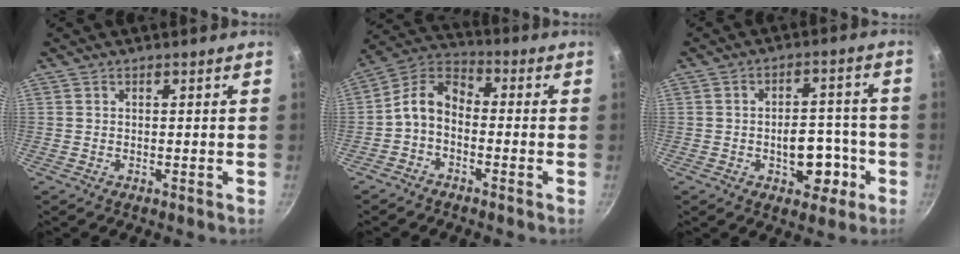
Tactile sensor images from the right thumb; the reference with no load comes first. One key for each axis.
{"total": 7.7, "fx": -2.1, "fy": 5.1, "fz": 5.4, "tx": -0.101, "ty": 0.046, "tz": -0.059}
{"total": 9.3, "fx": -3.0, "fy": 5.8, "fz": 6.7, "tx": -0.054, "ty": 0.025, "tz": -0.036}